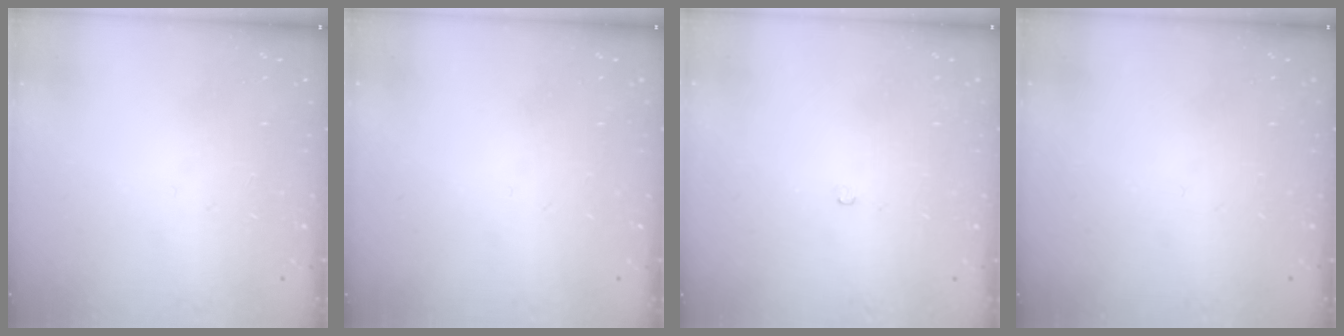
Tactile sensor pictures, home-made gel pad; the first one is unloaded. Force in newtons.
{"total": 0.0}
{"total": 2.1, "press": 2.1, "slide": 0.4}
{"total": 0.0}